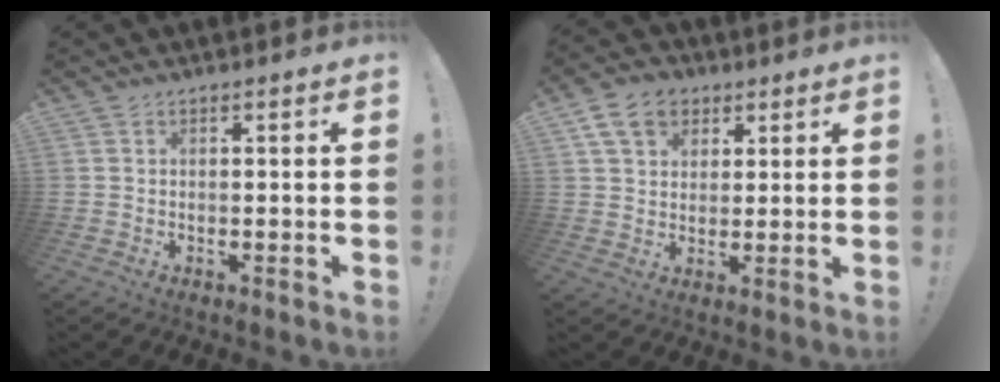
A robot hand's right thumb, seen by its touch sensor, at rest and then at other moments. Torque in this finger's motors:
{"motor_torque": [0.71, 2.26, 0.28, -0.12, 0.02]}